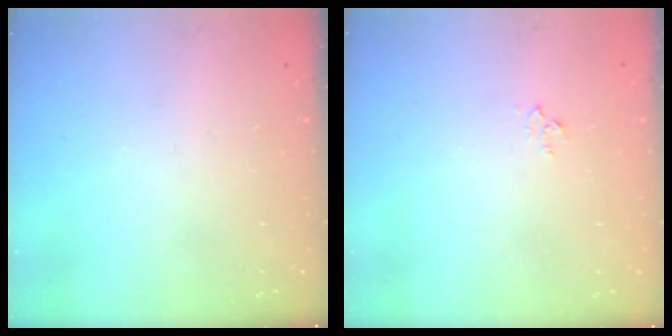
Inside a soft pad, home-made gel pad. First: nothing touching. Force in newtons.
{"total": 3.0, "press": 3.0, "slide": 0.4}